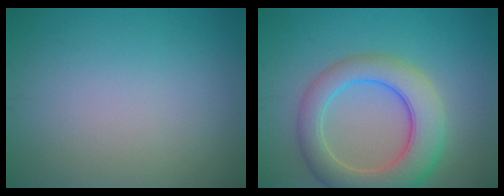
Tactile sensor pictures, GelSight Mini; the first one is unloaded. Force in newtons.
{"total": 7.3, "press": 7.3, "slide": 0.5}